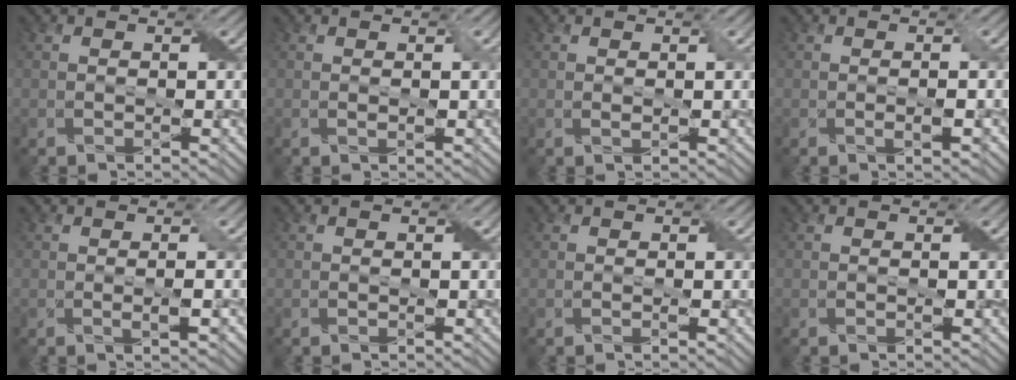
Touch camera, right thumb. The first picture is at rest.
{"total": 0.8, "force": [0.1, 0.2, 0.7], "torque": [-0.014, -0.002, 0.002]}
{"total": 0.7, "force": [0.2, 0.2, 0.7], "torque": [-0.015, -0.002, 0.006]}
{"total": 1.4, "force": [-0.3, 0.1, 1.3], "torque": [-0.025, -0.002, -0.003]}
{"total": 1.5, "force": [-0.1, 0.0, 1.5], "torque": [-0.033, 0.001, -0.001]}
{"total": 0.0}
{"total": 0.6, "force": [-0.1, -0.1, 0.6], "torque": [-0.009, -0.001, -0.002]}
{"total": 0.0}